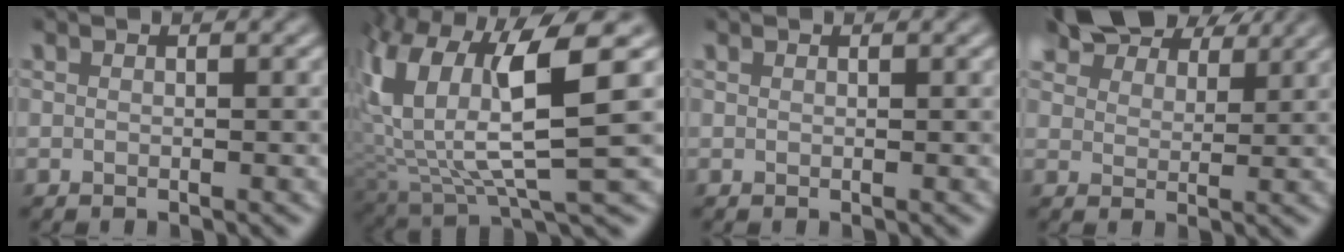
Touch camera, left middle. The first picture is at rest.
{"total": 10.2, "force": [2.7, 3.4, 9.2], "torque": [-0.187, -0.011, 0.049]}
{"total": 0.0}
{"total": 10.5, "force": [8.1, 4.8, 4.6], "torque": [-0.102, 0.000, 0.133]}